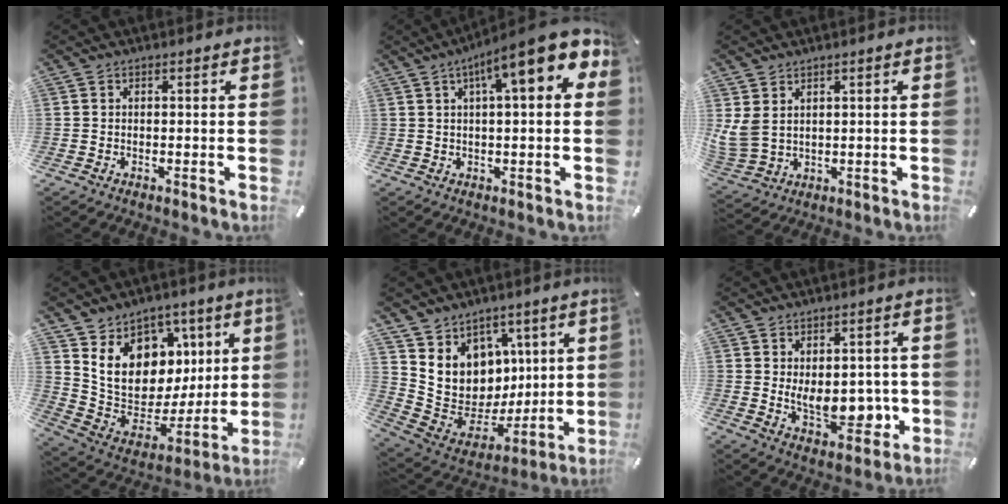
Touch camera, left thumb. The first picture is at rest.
{"total": 13.2, "force": [6.2, 2.2, 11.4], "torque": [-0.179, -0.035, 0.097]}
{"total": 5.5, "force": [2.3, 4.1, 2.8], "torque": [-0.079, -0.013, 0.044]}
{"total": 15.2, "force": [5.2, 12.4, 6.9], "torque": [-0.115, -0.049, 0.109]}
{"total": 10.7, "force": [3.5, 10.0, 1.5], "torque": [-0.025, -0.058, 0.082]}
{"total": 9.8, "force": [-0.4, 6.5, 7.3], "torque": [-0.079, 0.001, -0.001]}